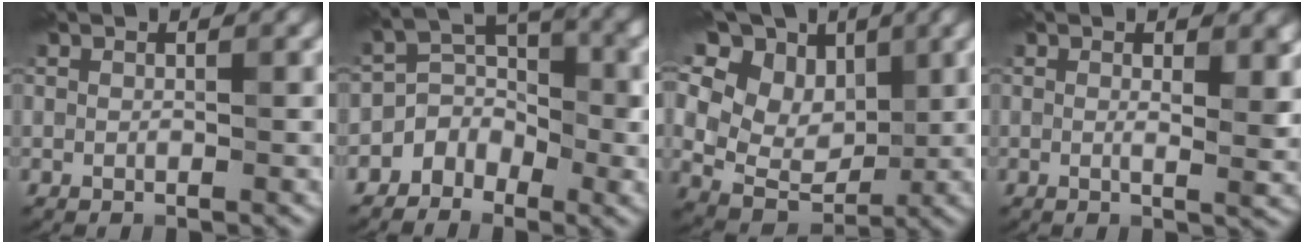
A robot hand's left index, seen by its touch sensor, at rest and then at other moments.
{"total": 3.2, "force": [-1.8, 2.2, 1.4], "torque": [-0.020, 0.012, -0.038]}
{"total": 15.3, "force": [7.3, 10.0, 9.0], "torque": [-0.177, 0.049, 0.115]}
{"total": 3.5, "force": [0.7, 1.1, 3.3], "torque": [-0.046, 0.005, 0.004]}